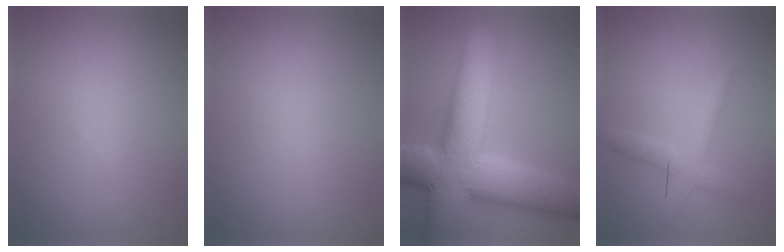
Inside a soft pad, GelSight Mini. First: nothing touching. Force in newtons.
{"total": 0.0}
{"total": 13.5, "press": 13.4, "slide": 1.0}
{"total": 2.1, "press": 2.1, "slide": 0.1}